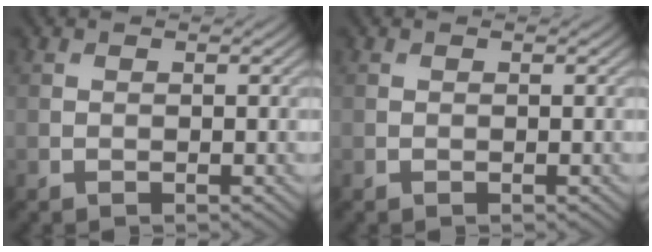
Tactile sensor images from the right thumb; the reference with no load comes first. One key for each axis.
{"total": 0.0}